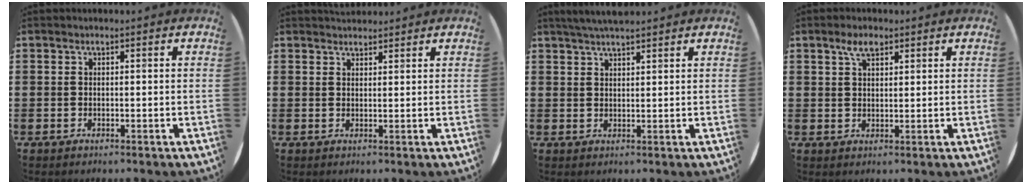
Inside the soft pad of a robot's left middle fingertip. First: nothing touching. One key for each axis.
{"total": 1.6, "fx": 1.5, "fy": 0.3, "fz": -0.1, "tx": 0.008, "ty": 0.000, "tz": 0.028}
{"total": 3.2, "fx": 3.0, "fy": 0.3, "fz": 1.2, "tx": -0.028, "ty": 0.000, "tz": 0.055}
{"total": 3.2, "fx": 2.2, "fy": 1.4, "fz": 1.8, "tx": -0.031, "ty": 0.005, "tz": 0.038}